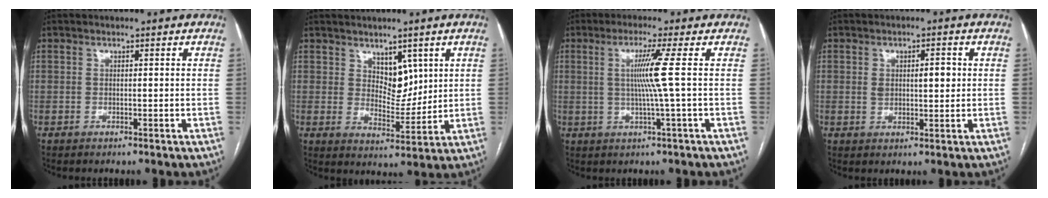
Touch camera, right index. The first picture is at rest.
{"total": 5.6, "force": [2.8, 3.2, 3.7], "torque": [-0.055, -0.006, 0.053]}
{"total": 5.6, "force": [0.6, -2.0, 5.2], "torque": [-0.103, -0.005, 0.014]}
{"total": 4.1, "force": [0.6, 1.7, 3.7], "torque": [-0.064, 0.010, 0.016]}